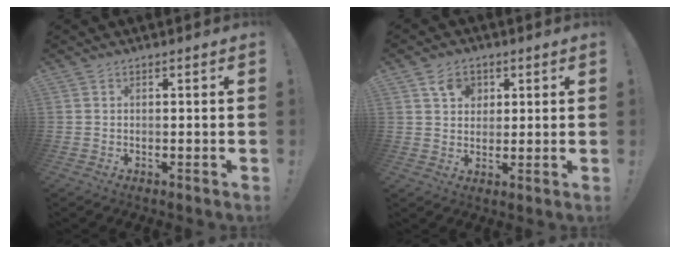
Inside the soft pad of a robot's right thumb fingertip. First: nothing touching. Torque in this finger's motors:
{"motor_torque": [0.27, 0.98, -0.13, 0.20, 0.00]}